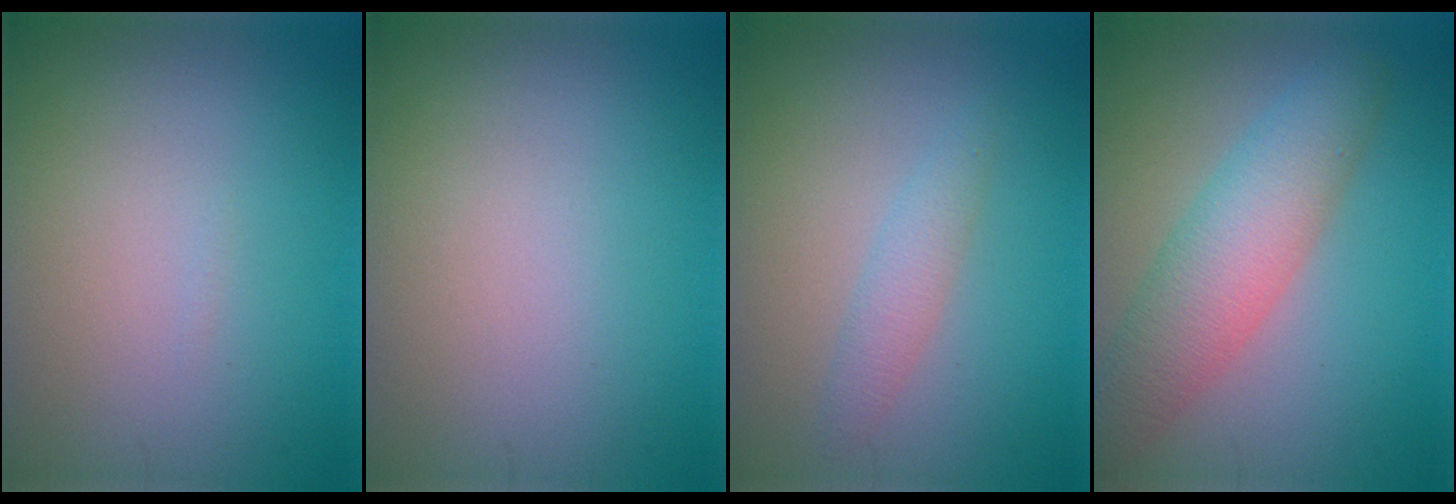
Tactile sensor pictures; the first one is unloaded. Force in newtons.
{"total": 0.0}
{"total": 1.8, "press": 1.8, "slide": 0.1}
{"total": 5.7, "press": 5.7, "slide": 0.1}